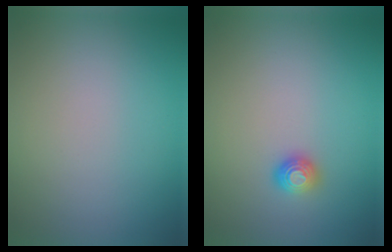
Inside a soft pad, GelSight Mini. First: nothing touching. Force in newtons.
{"total": 1.1, "press": 1.1, "slide": 0.4}